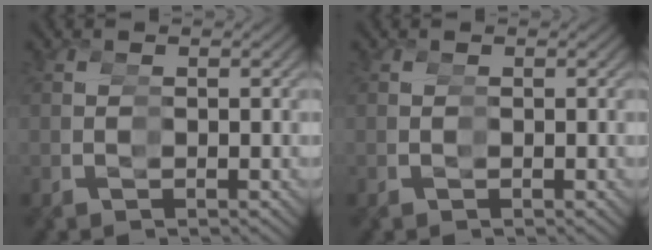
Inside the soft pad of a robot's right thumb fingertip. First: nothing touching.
{"total": 0.0}